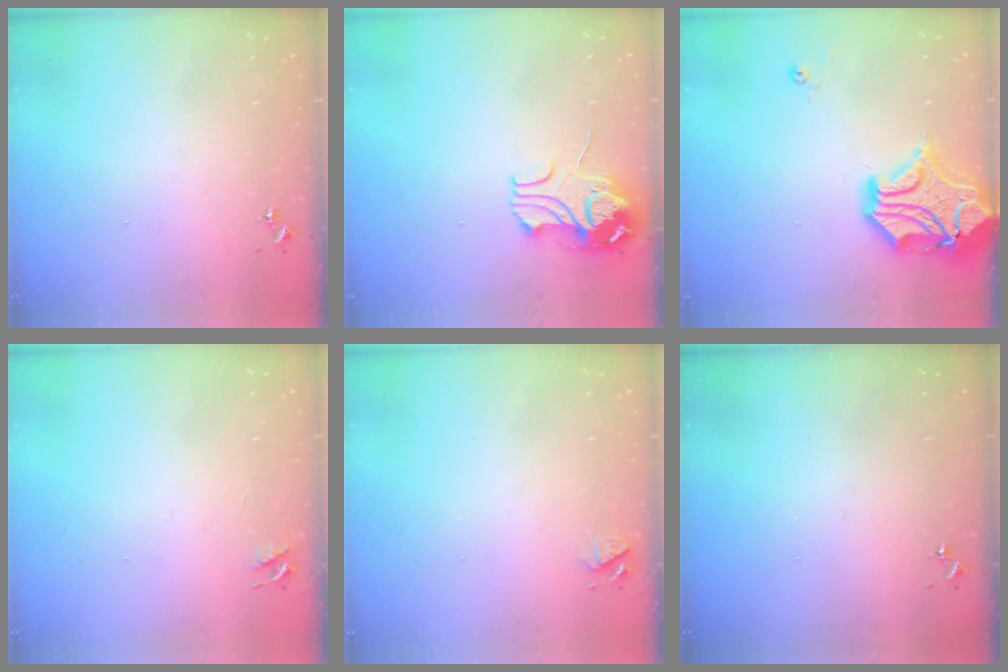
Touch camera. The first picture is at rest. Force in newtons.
{"total": 11.1, "press": 11.0, "slide": 1.4}
{"total": 19.0, "press": 18.8, "slide": 2.6}
{"total": 3.5, "press": 3.5, "slide": 0.4}
{"total": 4.9, "press": 4.8, "slide": 0.7}
{"total": 0.0}